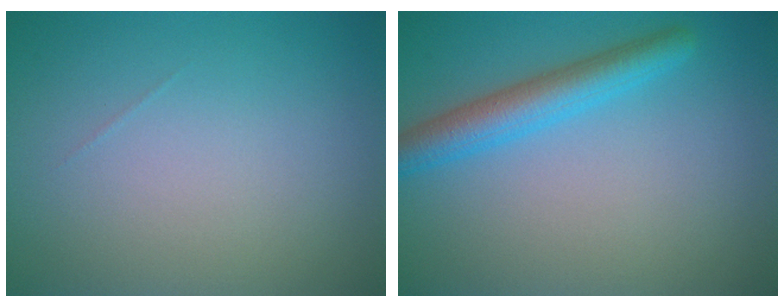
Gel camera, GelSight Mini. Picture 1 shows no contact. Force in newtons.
{"total": 3.9, "press": 3.9, "slide": 0.2}